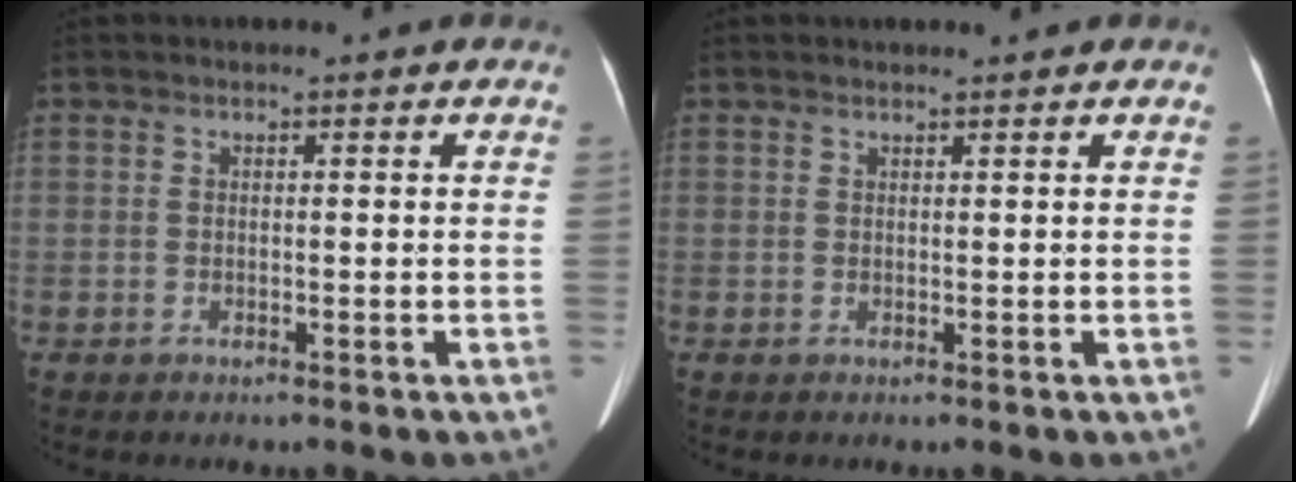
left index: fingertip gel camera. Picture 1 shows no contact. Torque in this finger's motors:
{"motor_torque": [-0.12, -0.07, 0.05, 0.02]}